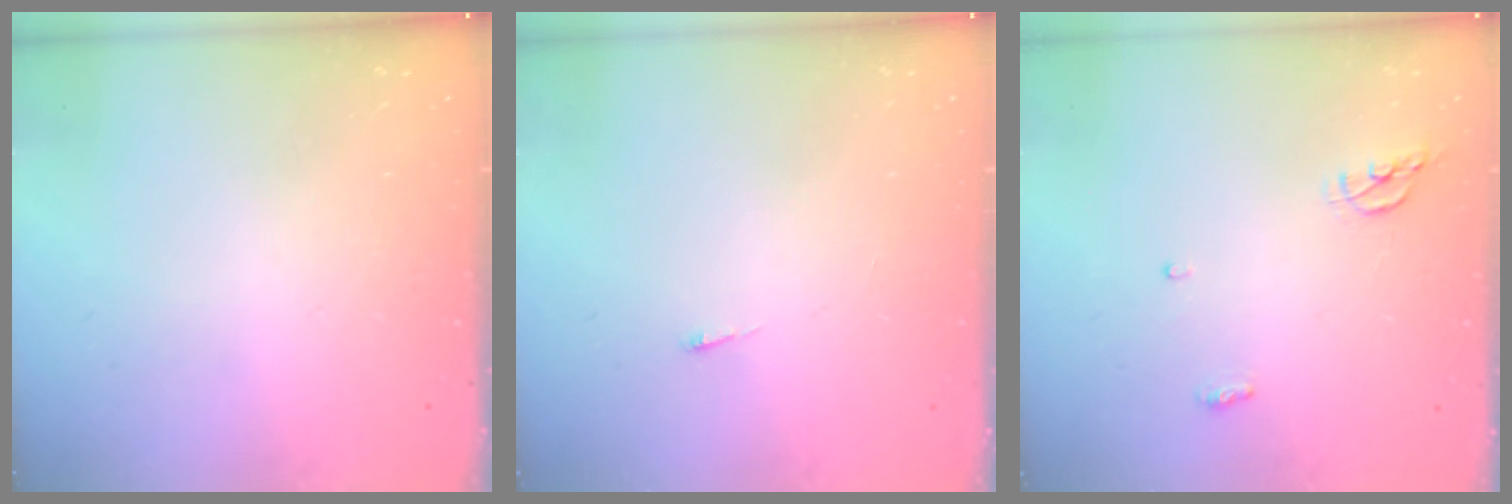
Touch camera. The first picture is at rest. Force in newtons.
{"total": 2.6, "press": 2.5, "slide": 0.3}
{"total": 7.2, "press": 5.3, "slide": 4.9}